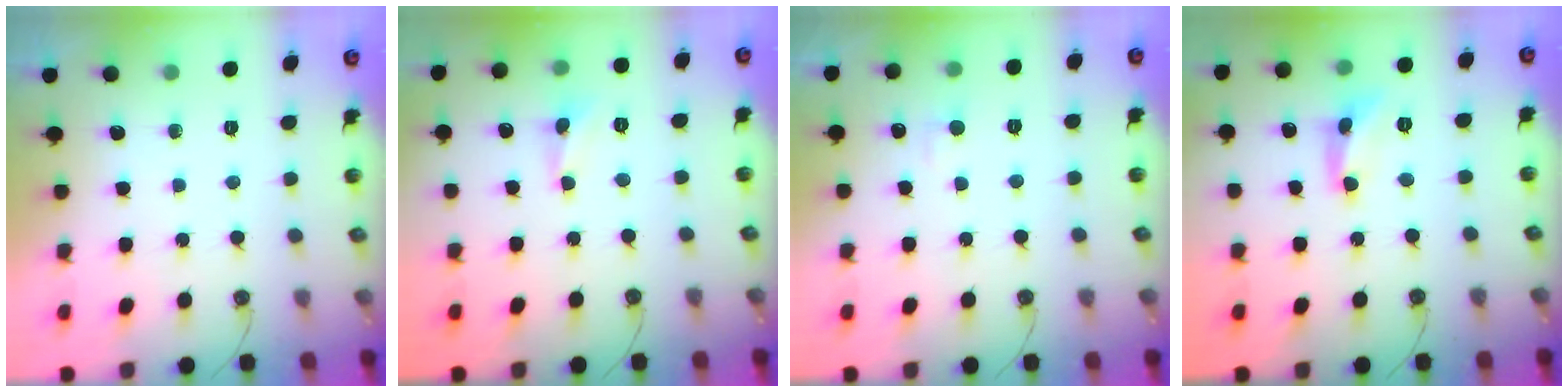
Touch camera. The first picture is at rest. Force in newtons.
{"total": 0.6, "press": 0.5, "slide": 0.4}
{"total": 2.0, "press": 1.9, "slide": 0.6}
{"total": 3.0, "press": 3.0, "slide": 0.3}